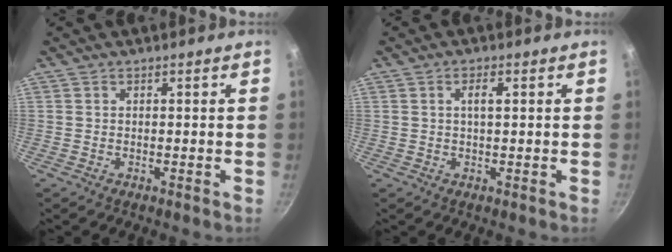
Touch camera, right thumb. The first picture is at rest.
{"total": 2.2, "force": [0.5, 0.6, 2.0], "torque": [-0.035, 0.004, 0.011]}